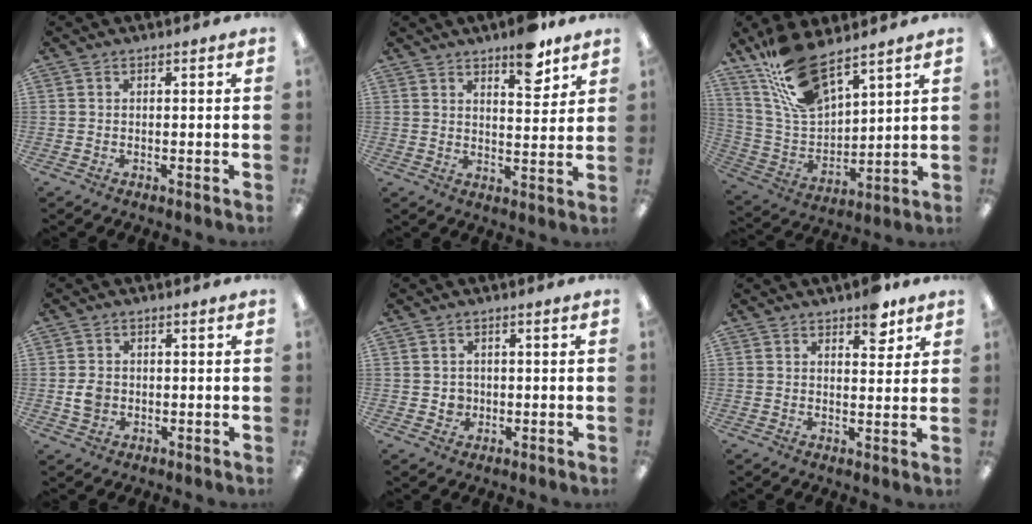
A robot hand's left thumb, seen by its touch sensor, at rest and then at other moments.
{"total": 8.7, "force": [6.4, 2.8, 5.2], "torque": [-0.054, -0.040, 0.103]}
{"total": 17.3, "force": [12.8, 6.8, 9.5], "torque": [-0.206, -0.055, 0.234]}
{"total": 3.6, "force": [-0.1, 3.0, 2.0], "torque": [-0.028, 0.004, -0.004]}
{"total": 2.6, "force": [0.4, 2.6, 0.5], "torque": [-0.007, 0.001, 0.004]}
{"total": 6.3, "force": [4.4, 2.9, 3.6], "torque": [-0.032, -0.022, 0.072]}